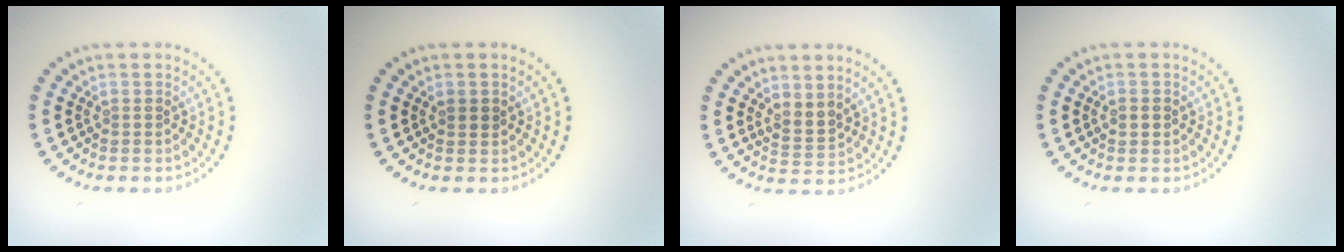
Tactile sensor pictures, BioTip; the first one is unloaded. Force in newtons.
{"total": 0.9, "press": 0.8, "slide": 0.3}
{"total": 2.0, "press": 1.4, "slide": 1.3}
{"total": 1.2, "press": 1.2, "slide": 0.2}